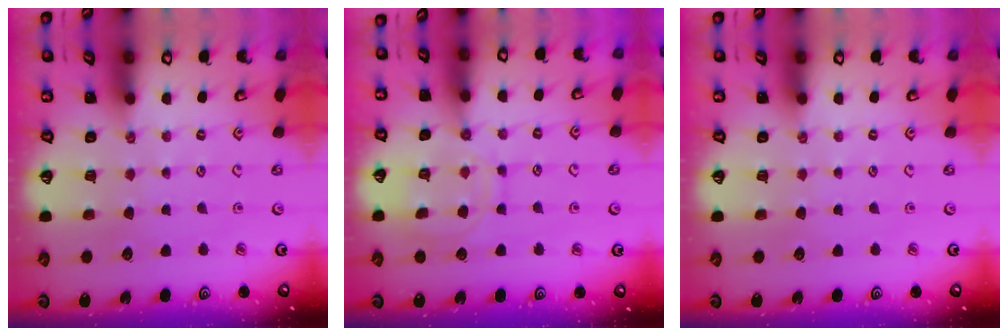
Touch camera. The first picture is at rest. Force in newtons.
{"total": 11.8, "press": 11.8, "slide": 0.8}
{"total": 0.0}